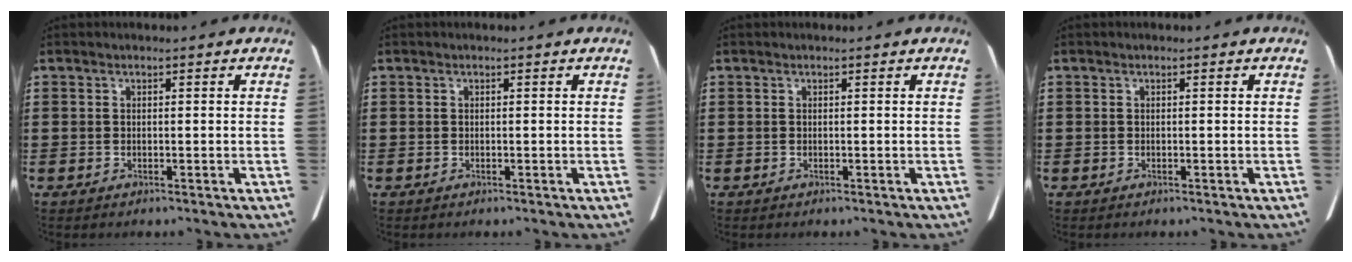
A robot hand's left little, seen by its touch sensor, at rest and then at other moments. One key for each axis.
{"total": 0.0}
{"total": 0.0}
{"total": 0.0}